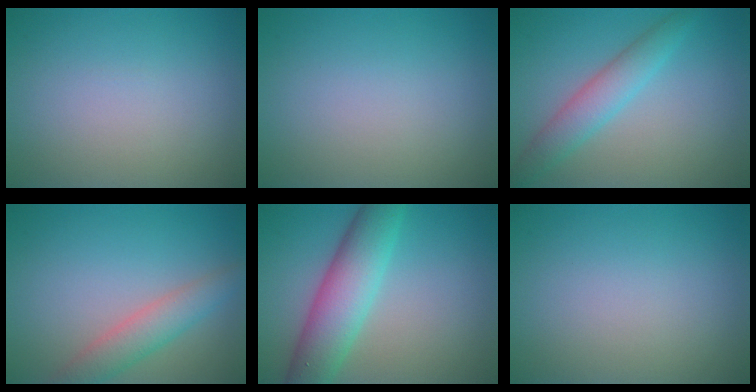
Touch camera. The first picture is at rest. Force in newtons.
{"total": 0.0}
{"total": 3.4, "press": 3.4, "slide": 0.2}
{"total": 3.4, "press": 3.4, "slide": 0.2}
{"total": 6.8, "press": 6.8, "slide": 0.3}
{"total": 0.0}